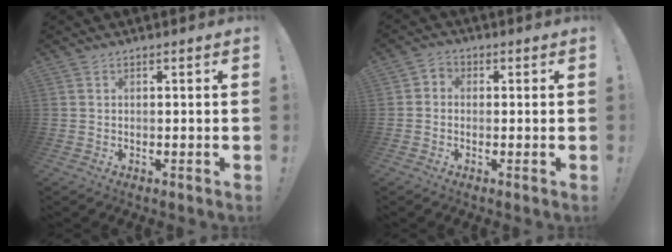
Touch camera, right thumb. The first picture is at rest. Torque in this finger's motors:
{"motor_torque": [-0.03, -0.23, 0.07, 0.10, 0.00]}